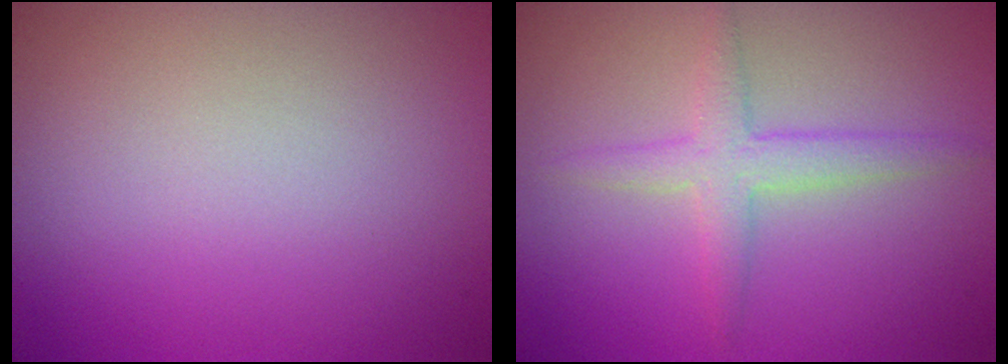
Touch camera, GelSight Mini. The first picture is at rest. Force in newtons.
{"total": 2.6, "press": 2.6, "slide": 0.1}